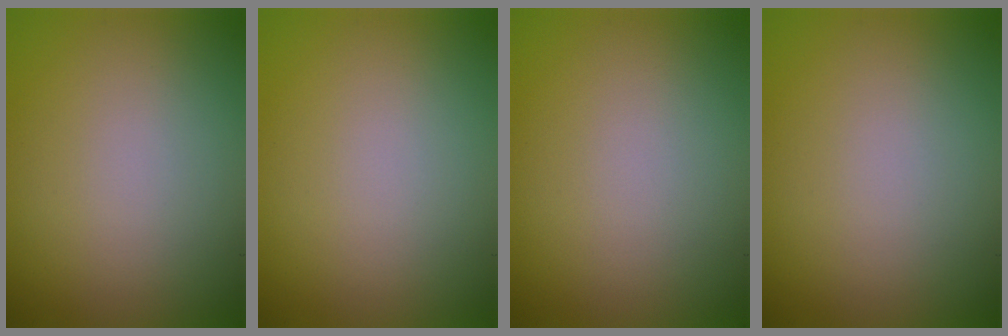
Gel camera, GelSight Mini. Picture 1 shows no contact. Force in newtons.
{"total": 0.0}
{"total": 0.0}
{"total": 0.0}